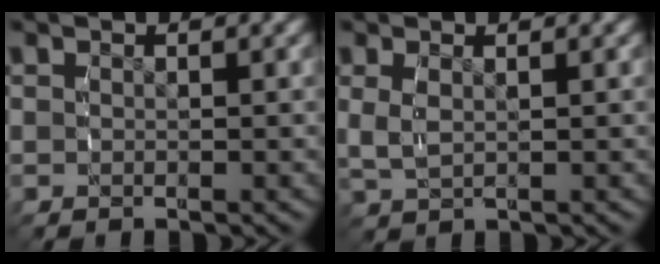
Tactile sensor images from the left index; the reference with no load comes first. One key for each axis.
{"total": 2.3, "fx": 0.3, "fy": 1.7, "fz": 1.5, "tx": -0.047, "ty": -0.009, "tz": 0.011}